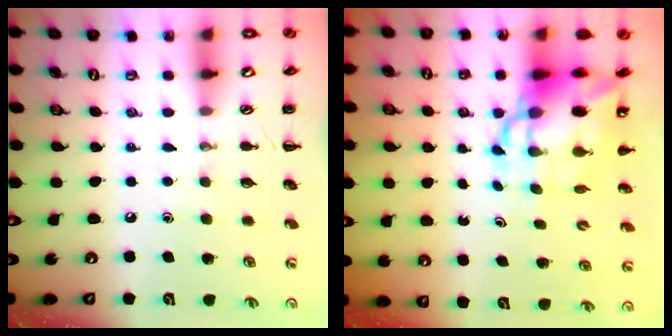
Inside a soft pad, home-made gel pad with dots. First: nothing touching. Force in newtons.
{"total": 10.2, "press": 9.8, "slide": 2.7}